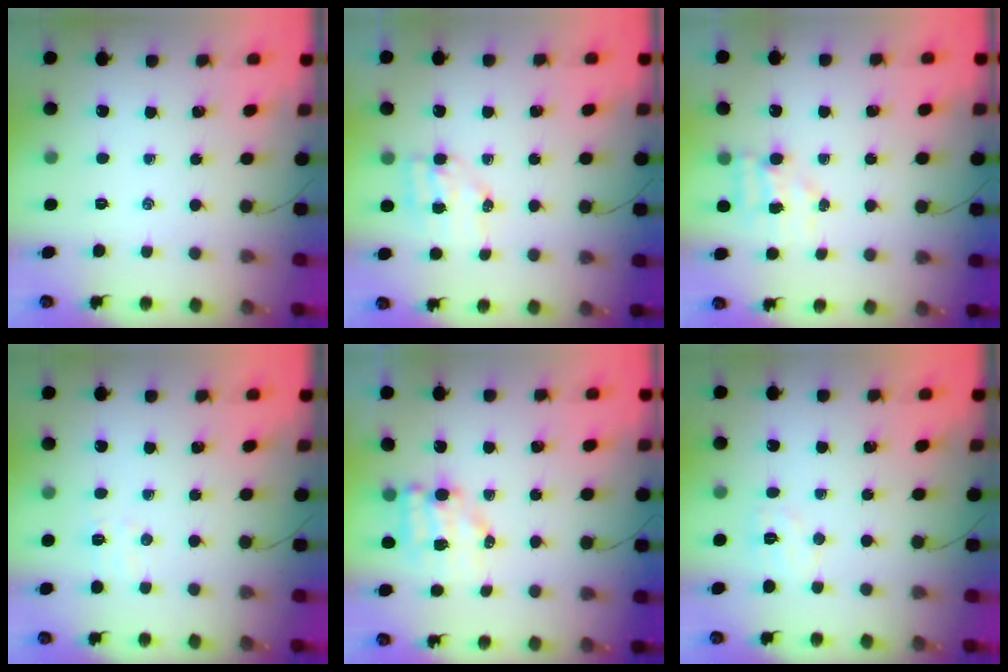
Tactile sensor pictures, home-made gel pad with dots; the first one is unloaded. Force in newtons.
{"total": 5.1, "press": 5.0, "slide": 0.8}
{"total": 4.5, "press": 4.5, "slide": 0.6}
{"total": 4.0, "press": 3.9, "slide": 1.0}
{"total": 7.1, "press": 7.1, "slide": 1.0}
{"total": 4.8, "press": 4.6, "slide": 1.1}